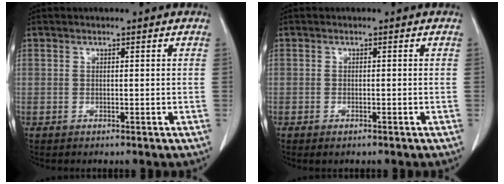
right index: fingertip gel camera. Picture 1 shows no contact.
{"total": 0.9, "force": [-0.6, 0.2, 0.6], "torque": [-0.012, -0.002, -0.007]}